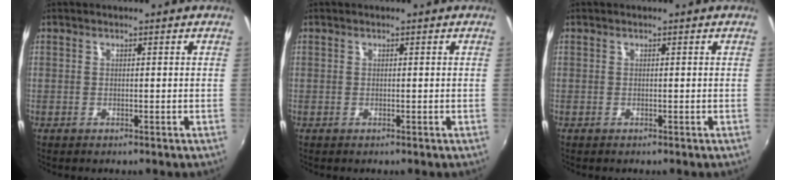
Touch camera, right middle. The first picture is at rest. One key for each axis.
{"total": 0.0}
{"total": 0.0}